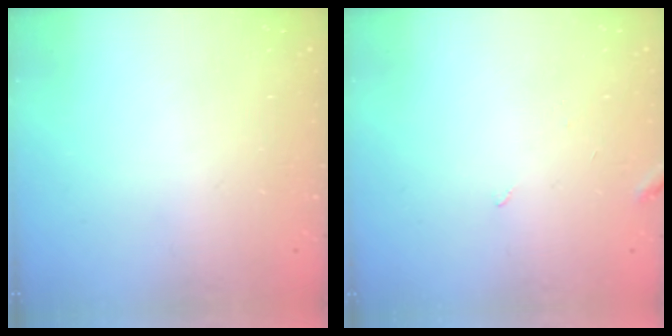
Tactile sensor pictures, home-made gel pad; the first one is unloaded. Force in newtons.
{"total": 3.0, "press": 3.0, "slide": 0.2}